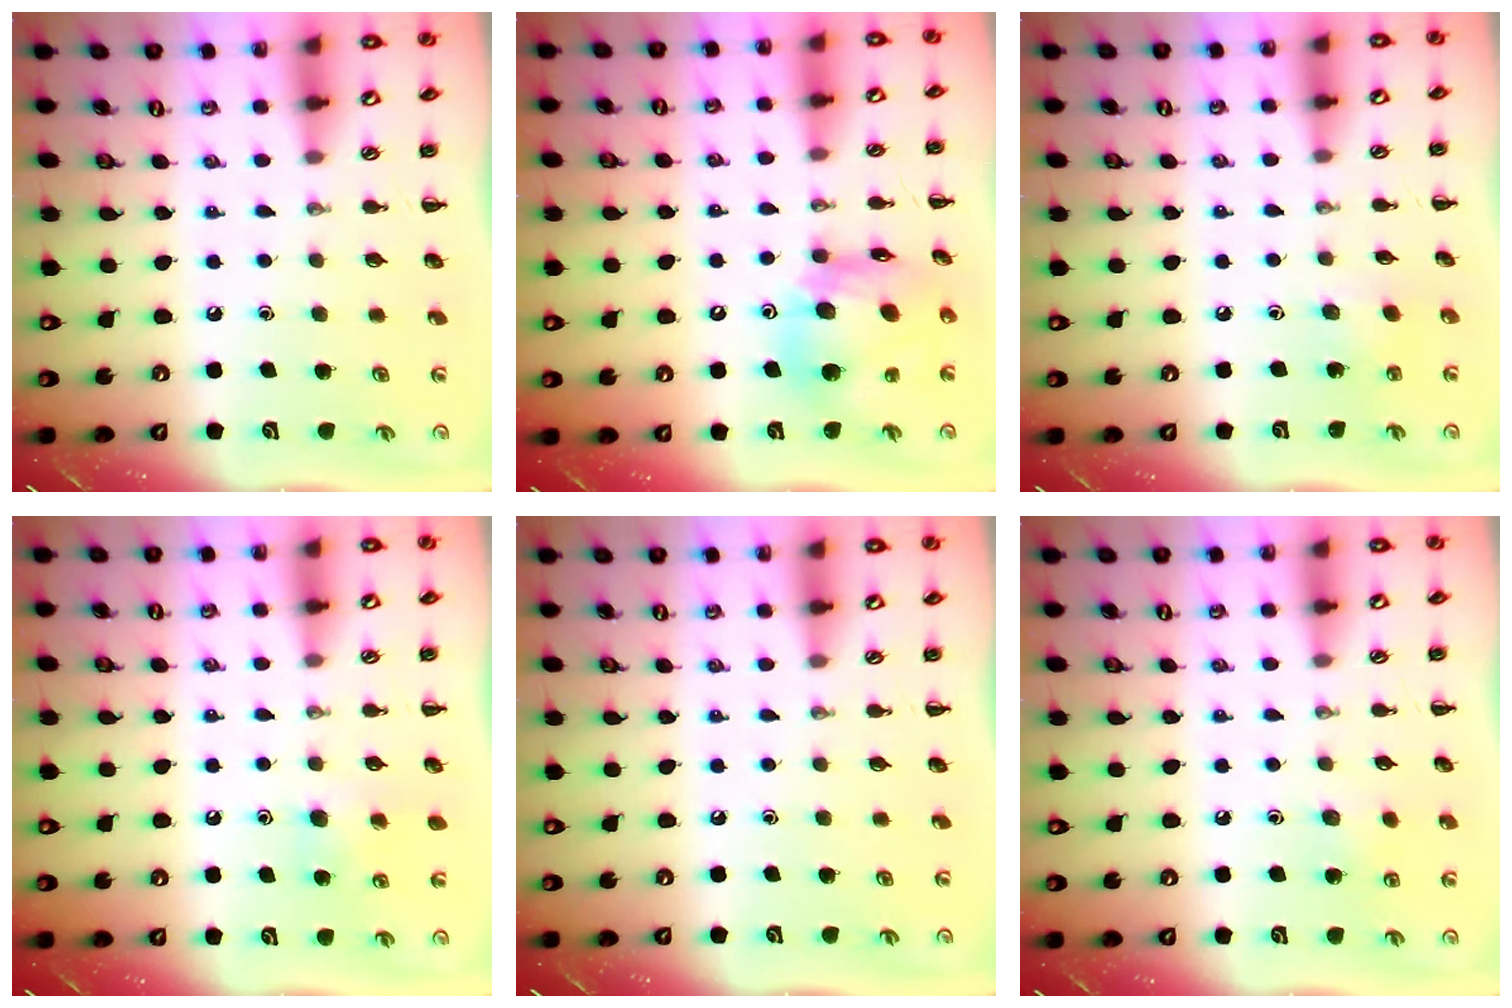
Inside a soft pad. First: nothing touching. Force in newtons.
{"total": 14.3, "press": 13.9, "slide": 3.4}
{"total": 2.5, "press": 2.4, "slide": 0.7}
{"total": 6.0, "press": 5.7, "slide": 1.7}
{"total": 0.0}
{"total": 5.2, "press": 5.0, "slide": 1.4}